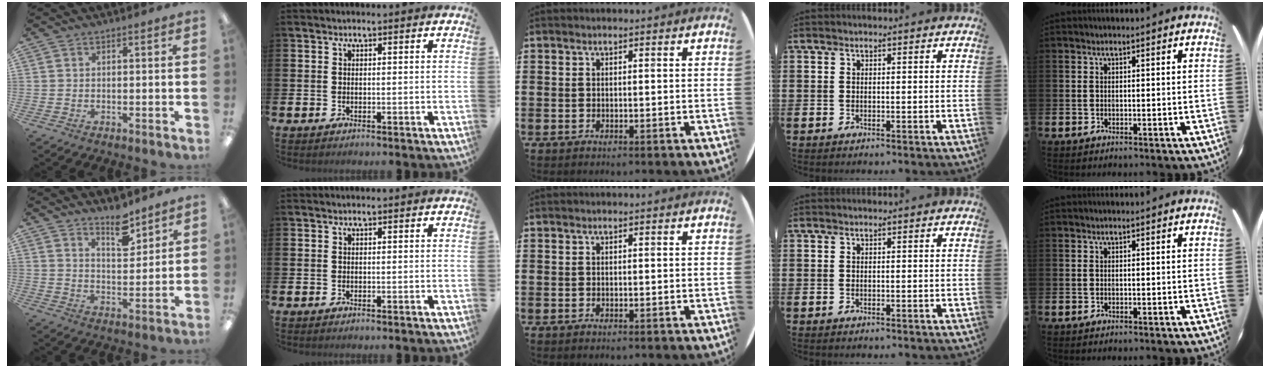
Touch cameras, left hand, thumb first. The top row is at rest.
{"thumb": {"total": 4.8, "force": [4.2, 1.4, 1.9], "torque": [-0.015, -0.034, 0.070]}}